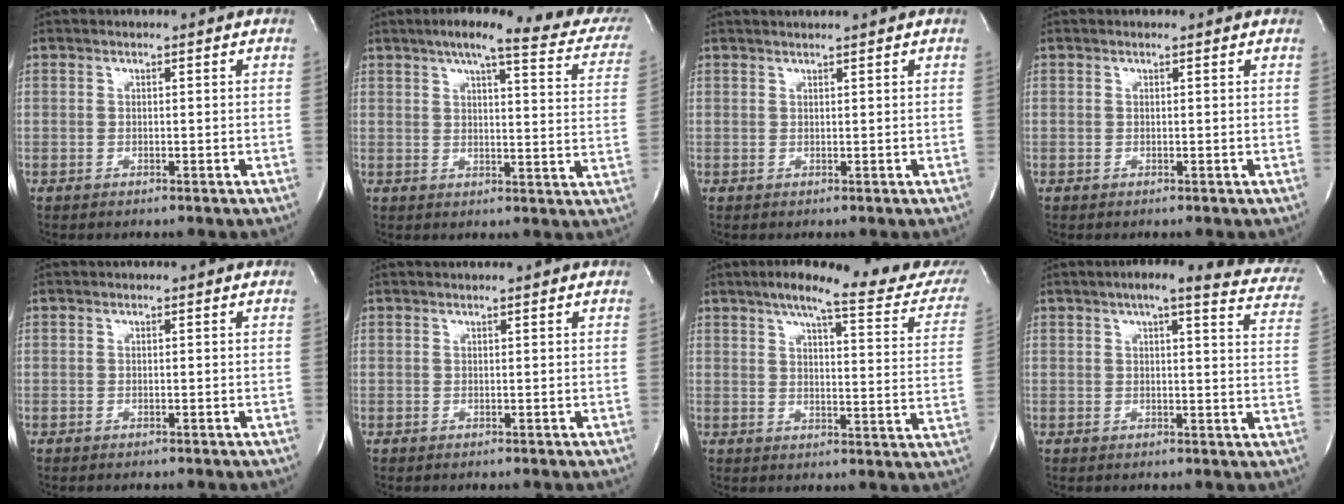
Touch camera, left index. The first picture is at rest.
{"total": 20.4, "force": [16.6, 3.3, 11.5], "torque": [-0.149, -0.005, 0.185]}
{"total": 3.0, "force": [2.8, -0.5, 1.1], "torque": [-0.012, 0.015, 0.041]}
{"total": 0.8, "force": [0.8, 0.1, 0.0], "torque": [-0.011, 0.004, 0.009]}
{"total": 0.0}
{"total": 2.0, "force": [1.8, -0.2, 0.7], "torque": [-0.009, 0.012, 0.025]}
{"total": 20.5, "force": [17.5, 2.5, 10.4], "torque": [-0.137, -0.029, 0.203]}
{"total": 17.6, "force": [14.9, 3.3, 8.8], "torque": [-0.103, -0.009, 0.153]}